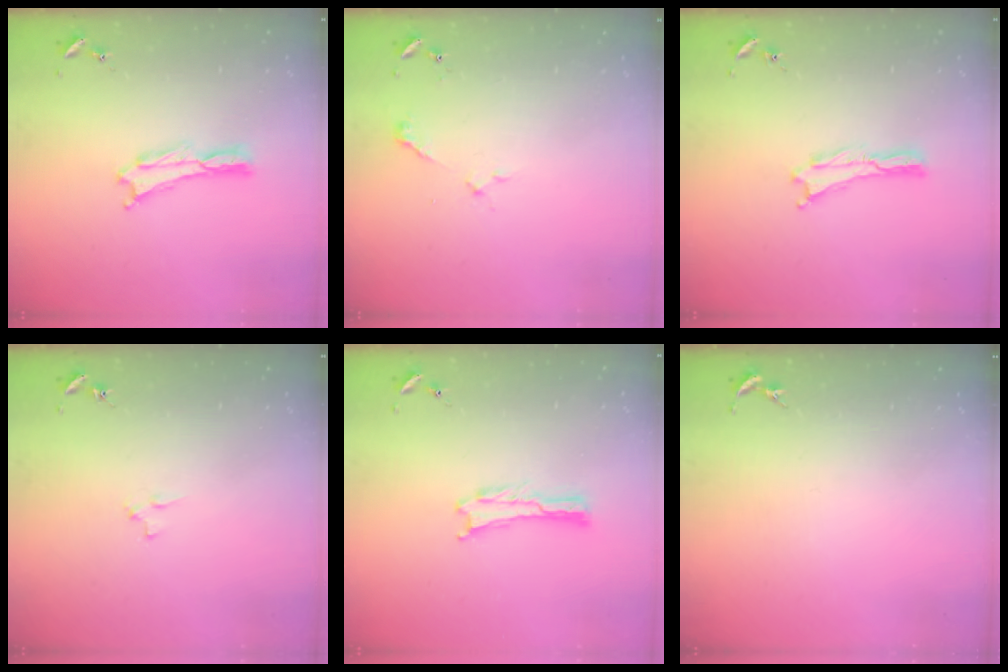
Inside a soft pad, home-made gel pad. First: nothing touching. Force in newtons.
{"total": 2.3, "press": 2.3, "slide": 0.1}
{"total": 0.0}
{"total": 1.9, "press": 1.9, "slide": 0.2}
{"total": 0.0}
{"total": 0.0}